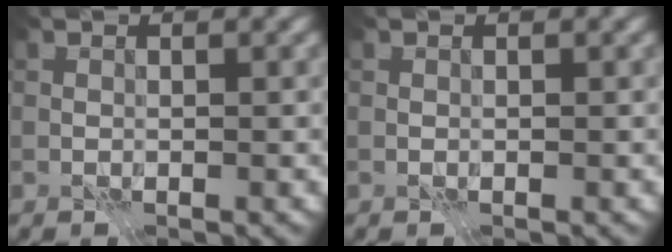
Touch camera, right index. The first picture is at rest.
{"total": 0.0}